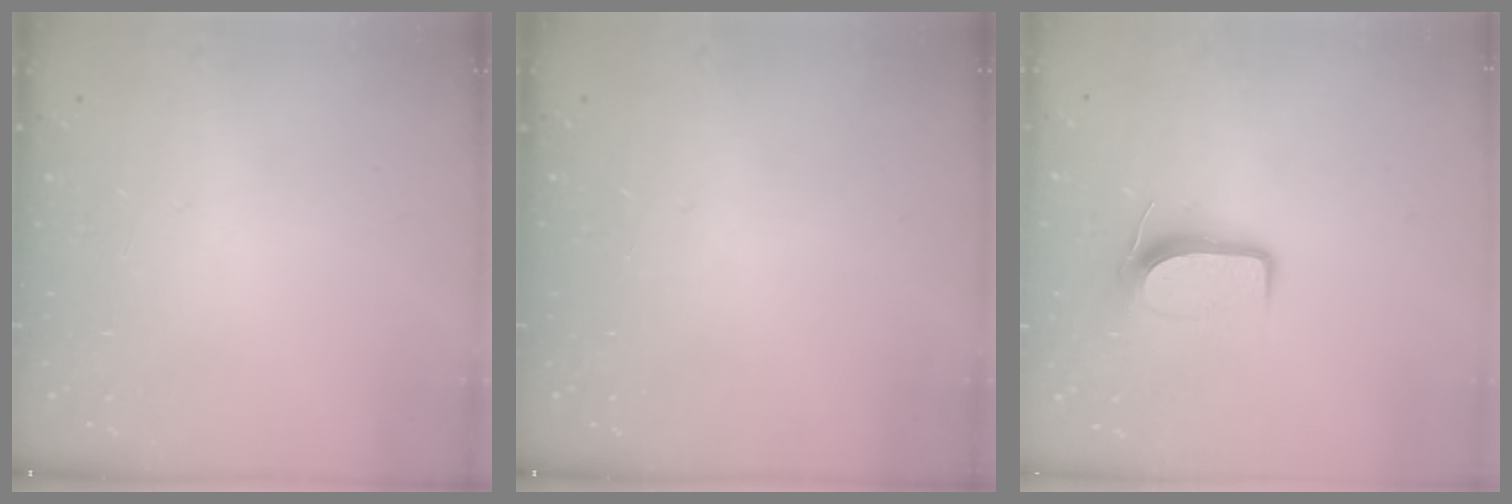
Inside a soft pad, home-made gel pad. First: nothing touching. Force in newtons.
{"total": 0.0}
{"total": 8.0, "press": 8.0, "slide": 0.9}